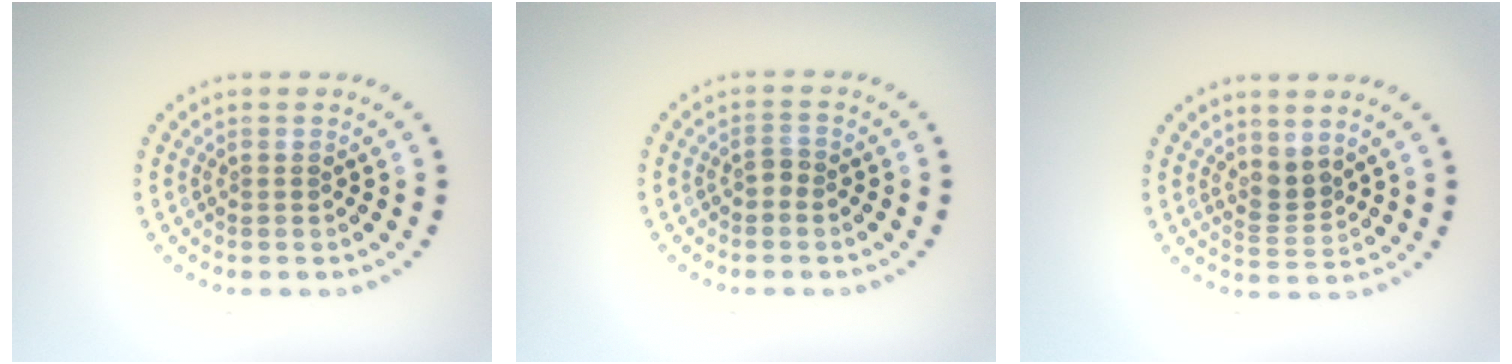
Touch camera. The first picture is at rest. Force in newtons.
{"total": 0.9, "press": 0.8, "slide": 0.3}
{"total": 2.2, "press": 1.6, "slide": 1.5}